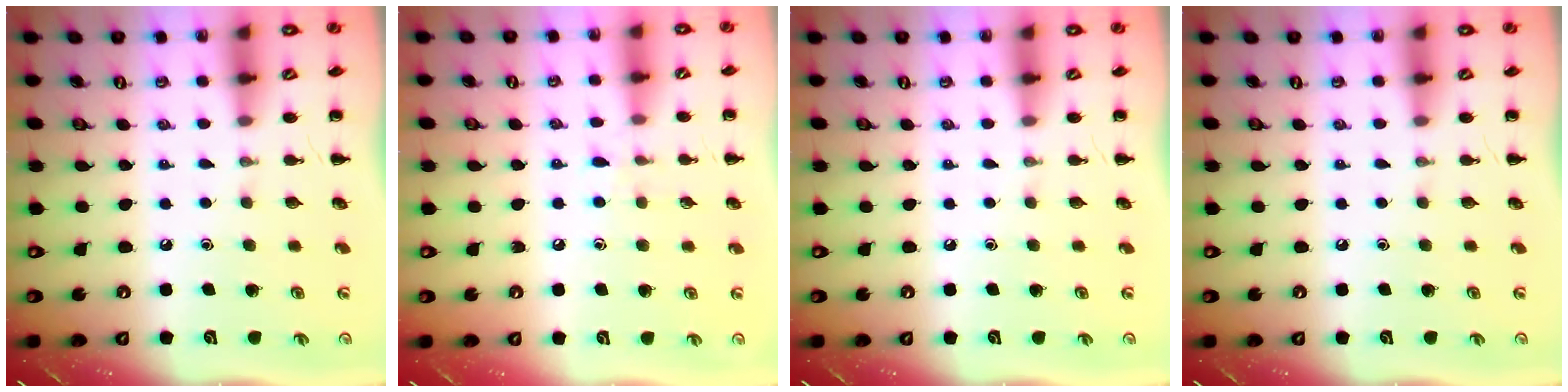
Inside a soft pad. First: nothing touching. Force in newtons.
{"total": 5.9, "press": 5.4, "slide": 2.2}
{"total": 0.0}
{"total": 0.0}